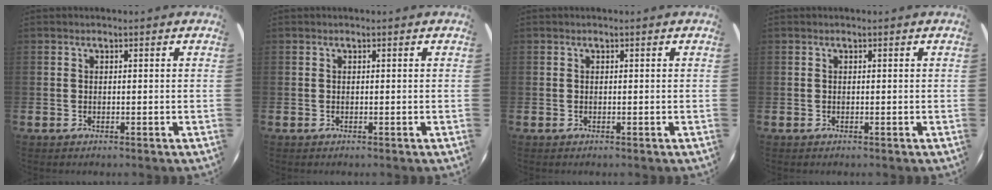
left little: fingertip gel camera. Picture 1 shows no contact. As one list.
[{"total": 0.0}, {"total": 0.0}, {"total": 0.0}]